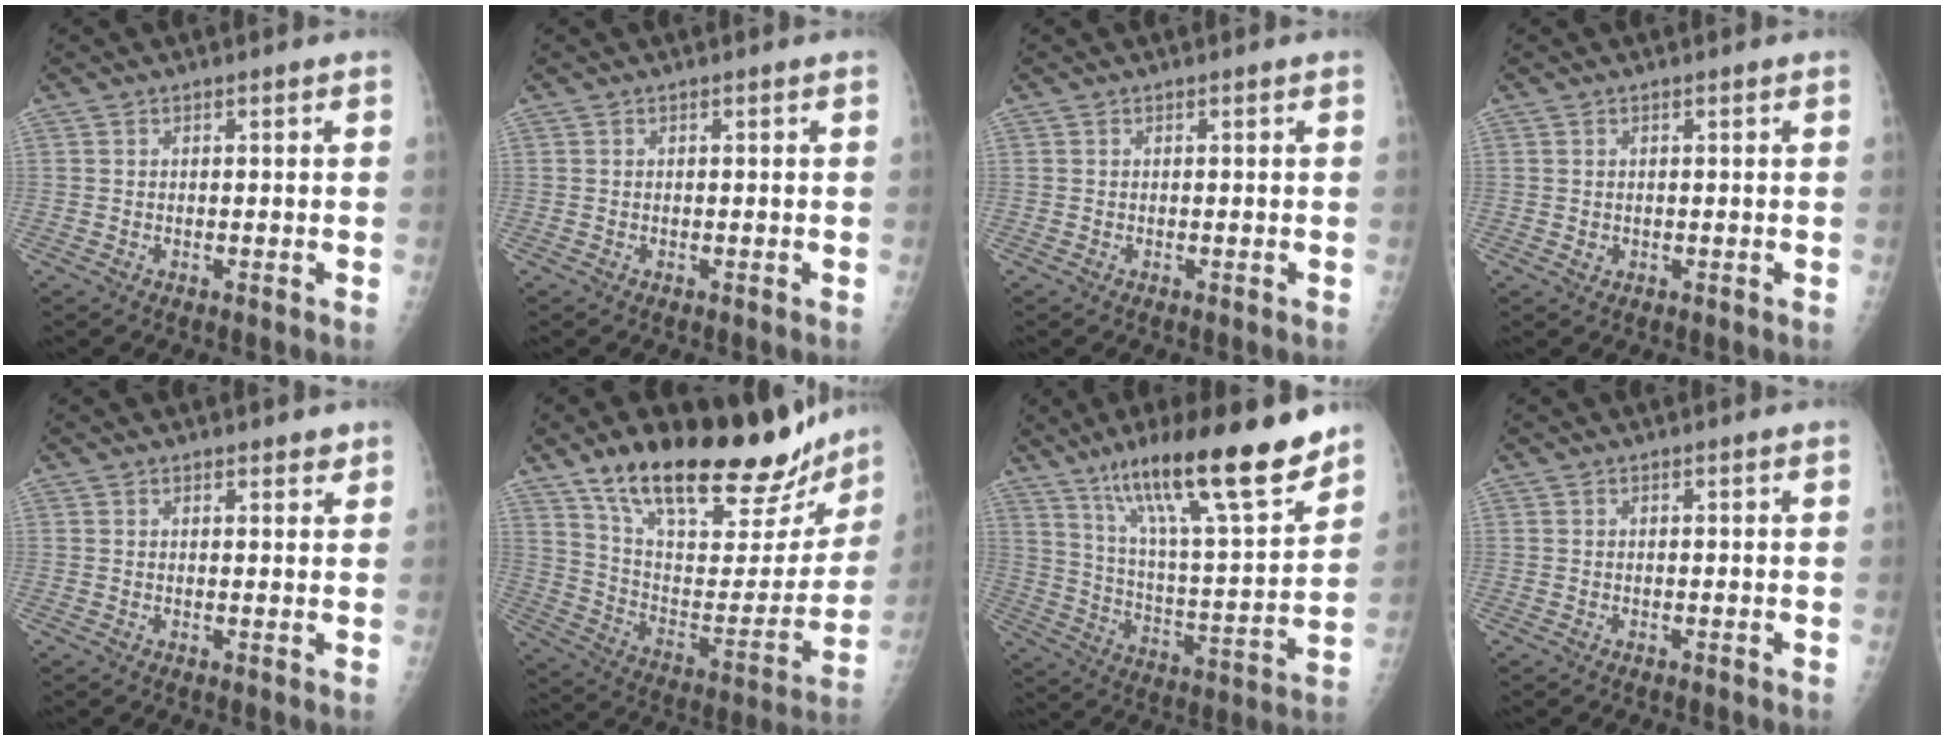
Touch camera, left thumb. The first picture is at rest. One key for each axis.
{"total": 0.0}
{"total": 0.0}
{"total": 0.8, "fx": 0.1, "fy": 0.7, "fz": 0.3, "tx": 0.001, "ty": 0.001, "tz": 0.003}
{"total": 1.9, "fx": 1.5, "fy": 0.9, "fz": 0.7, "tx": 0.006, "ty": -0.008, "tz": 0.016}
{"total": 30.3, "fx": 22.4, "fy": 10.2, "fz": 17.6, "tx": -0.236, "ty": -0.076, "tz": 0.347}
{"total": 23.7, "fx": 16.2, "fy": 4.0, "fz": 16.8, "tx": -0.256, "ty": -0.069, "tz": 0.271}
{"total": 0.0}